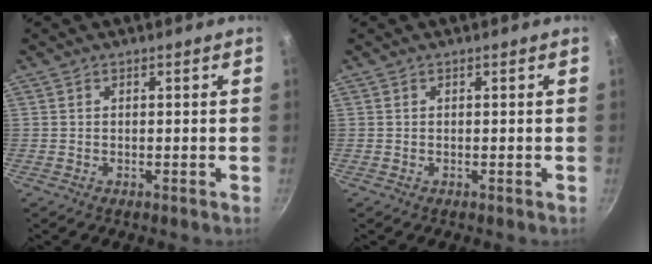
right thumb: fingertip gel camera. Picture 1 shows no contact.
{"total": 0.0}